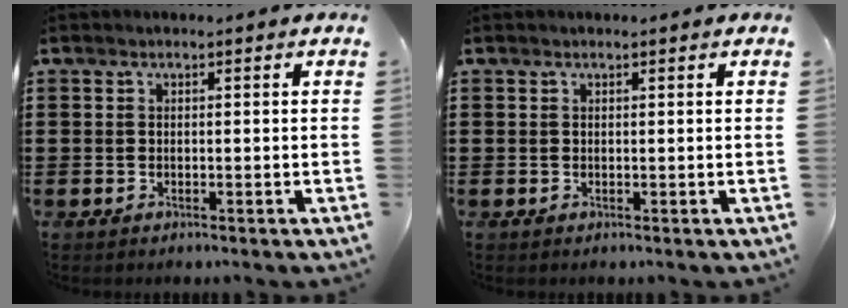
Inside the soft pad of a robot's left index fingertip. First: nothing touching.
{"total": 0.0}